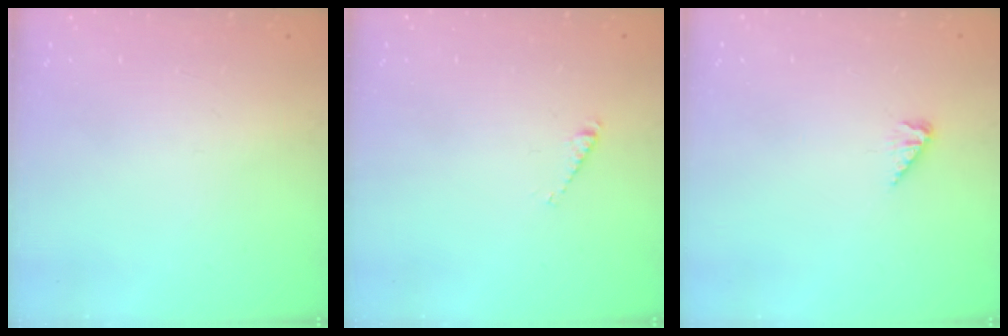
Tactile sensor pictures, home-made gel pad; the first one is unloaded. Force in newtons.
{"total": 2.9, "press": 2.9, "slide": 0.3}
{"total": 3.3, "press": 3.3, "slide": 0.5}